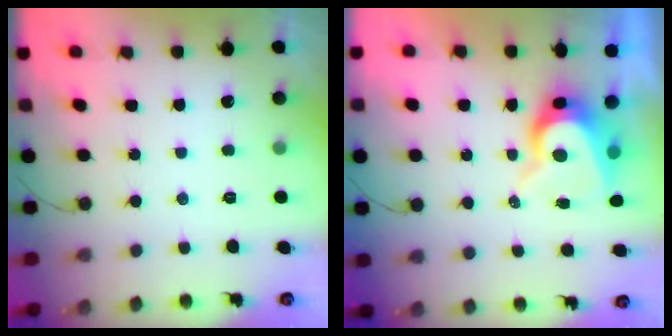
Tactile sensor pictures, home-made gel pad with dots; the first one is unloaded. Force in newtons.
{"total": 8.3, "press": 8.2, "slide": 0.8}